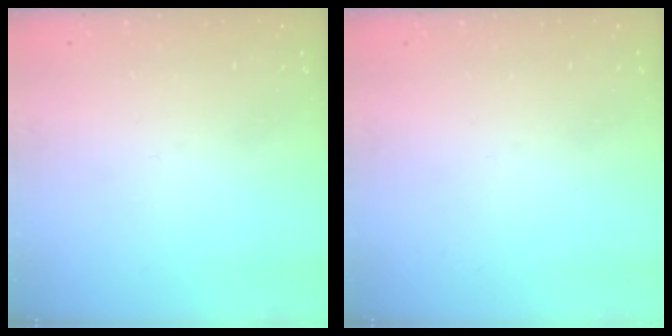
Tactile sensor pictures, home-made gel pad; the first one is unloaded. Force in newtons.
{"total": 0.0}